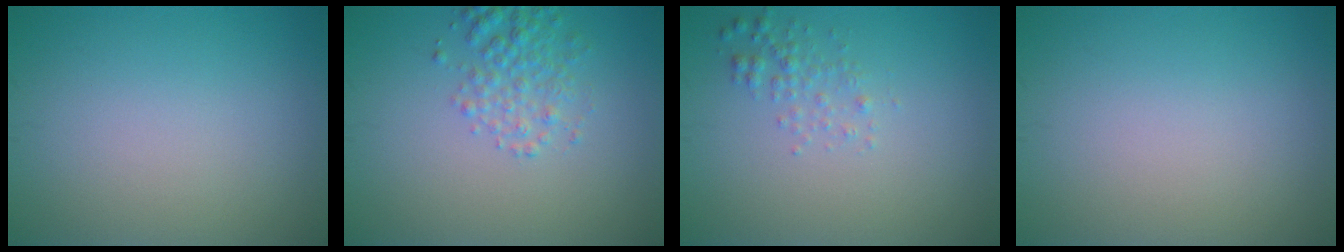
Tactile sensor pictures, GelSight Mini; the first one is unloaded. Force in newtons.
{"total": 2.7, "press": 2.7, "slide": 0.1}
{"total": 1.5, "press": 1.5, "slide": 0.1}
{"total": 0.0}